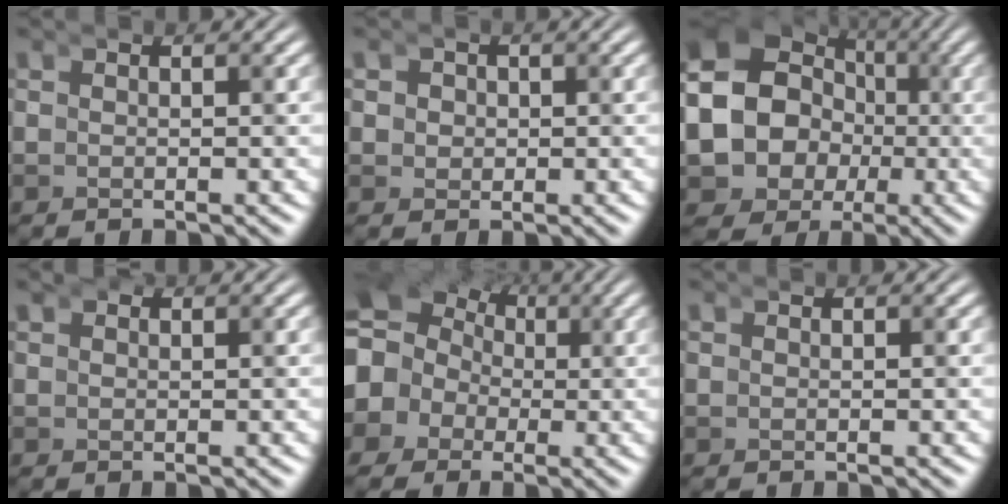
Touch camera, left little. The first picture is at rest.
{"total": 2.2, "force": [-0.3, 2.1, 0.8], "torque": [-0.039, -0.010, -0.004]}
{"total": 15.6, "force": [-2.0, 13.8, 7.1], "torque": [-0.195, -0.072, -0.027]}
{"total": 0.6, "force": [0.6, -0.2, 0.0], "torque": [-0.003, 0.003, 0.011]}
{"total": 9.8, "force": [-0.6, 8.8, 4.2], "torque": [-0.117, -0.032, -0.013]}
{"total": 0.0}